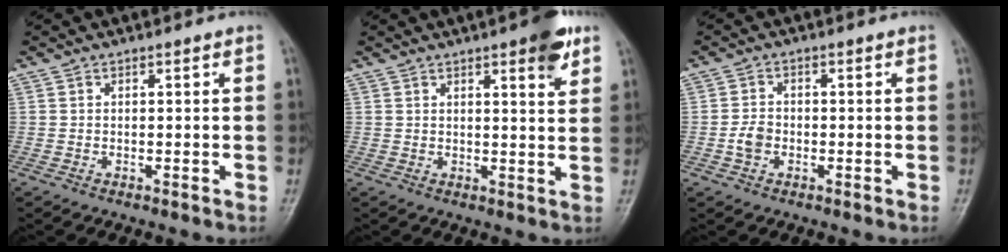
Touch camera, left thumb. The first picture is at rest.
{"total": 6.2, "force": [3.6, 1.4, 4.8], "torque": [-0.054, -0.016, 0.043]}
{"total": 3.1, "force": [-0.8, 2.3, 1.9], "torque": [-0.032, 0.008, -0.020]}